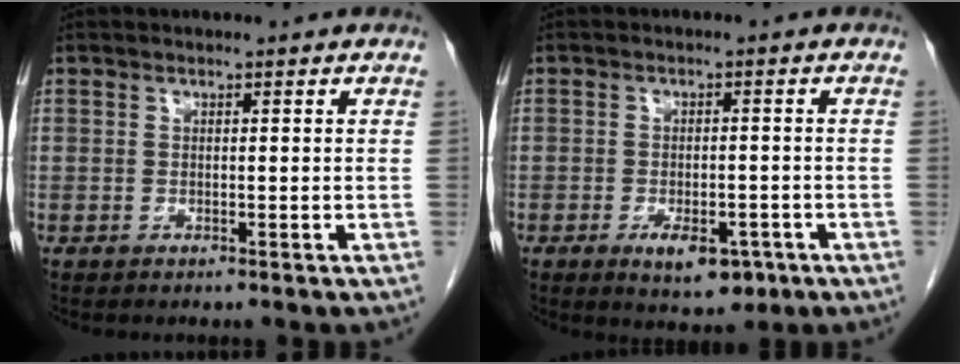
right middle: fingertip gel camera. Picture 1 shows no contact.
{"total": 6.2, "force": [-3.3, 3.0, 4.3], "torque": [-0.061, -0.001, -0.039]}